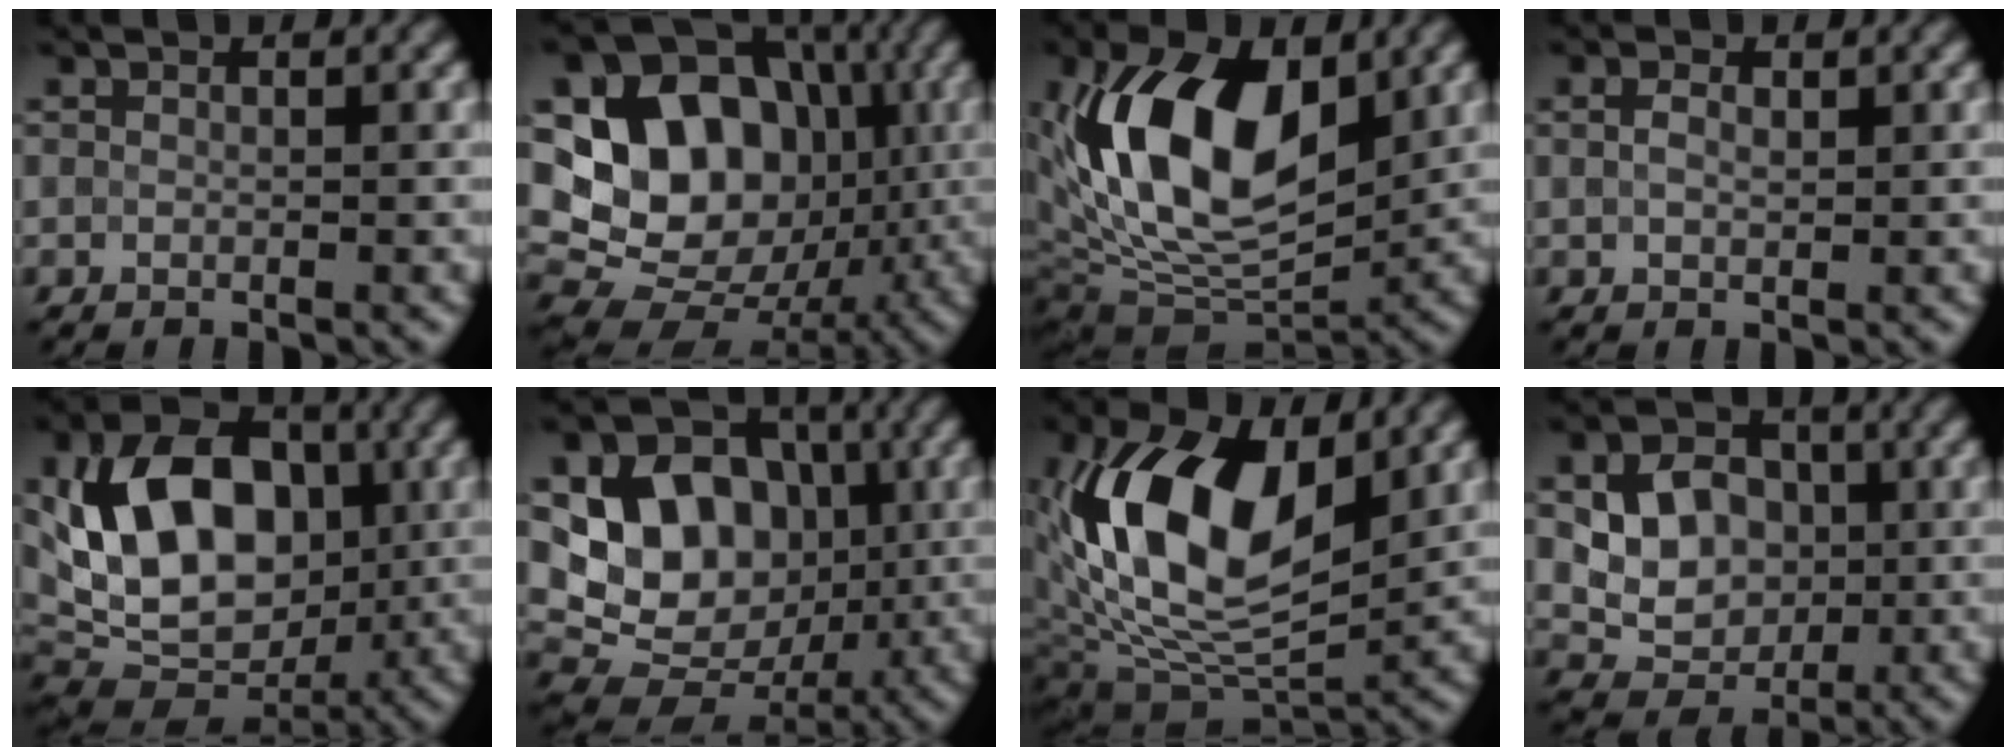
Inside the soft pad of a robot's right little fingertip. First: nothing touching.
{"total": 16.9, "force": [1.8, 13.9, 9.5], "torque": [-0.164, 0.021, 0.021]}
{"total": 13.3, "force": [2.5, 7.7, 10.5], "torque": [-0.178, -0.002, 0.040]}
{"total": 1.4, "force": [0.4, 0.8, 1.1], "torque": [-0.023, 0.007, 0.006]}
{"total": 11.7, "force": [1.2, 8.2, 8.3], "torque": [-0.140, 0.014, 0.016]}
{"total": 11.4, "force": [1.0, 9.4, 6.4], "torque": [-0.107, 0.006, 0.004]}
{"total": 13.5, "force": [2.6, 7.4, 11.0], "torque": [-0.204, 0.000, 0.043]}
{"total": 5.6, "force": [0.5, 4.6, 3.2], "torque": [-0.060, 0.001, 0.009]}